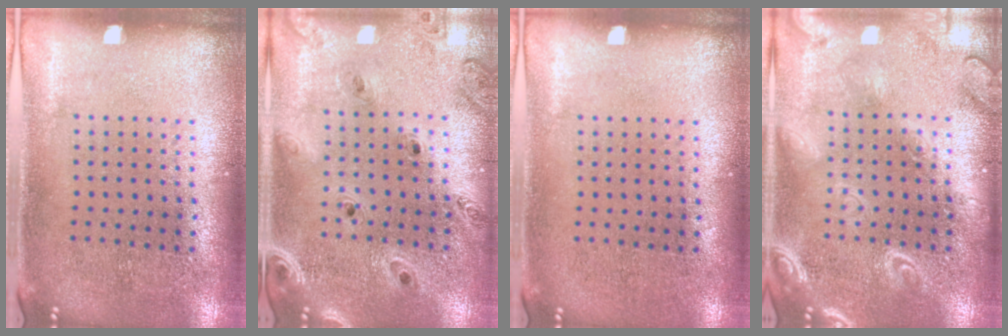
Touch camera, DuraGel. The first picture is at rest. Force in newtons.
{"total": 1.2, "press": 1.2, "slide": 0.2}
{"total": 0.0}
{"total": 2.5, "press": 2.5, "slide": 0.2}